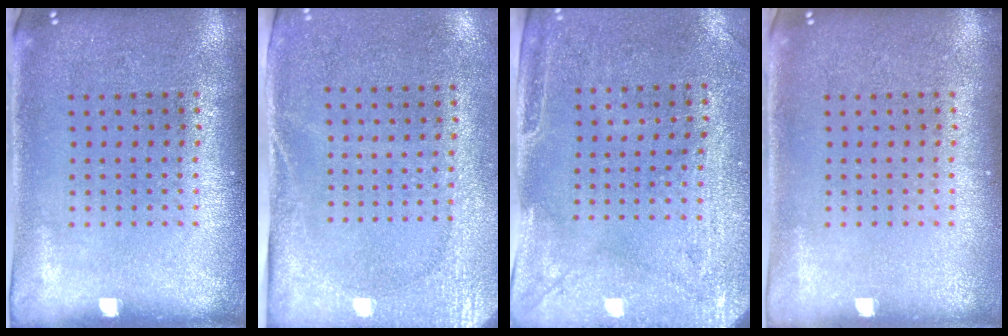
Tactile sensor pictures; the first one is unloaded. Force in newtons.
{"total": 2.7, "press": 2.1, "slide": 1.6}
{"total": 3.0, "press": 2.4, "slide": 1.8}
{"total": 0.0}